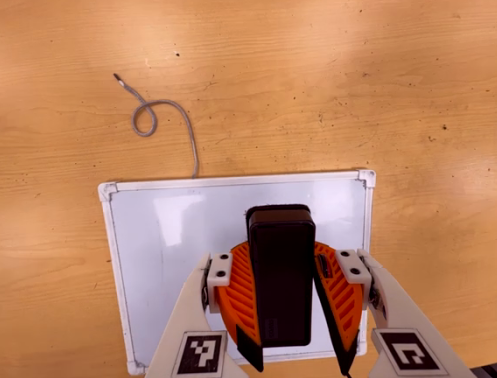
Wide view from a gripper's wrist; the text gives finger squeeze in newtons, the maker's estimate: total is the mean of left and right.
{"total": 9.5, "left": 9.7, "right": 9.3}